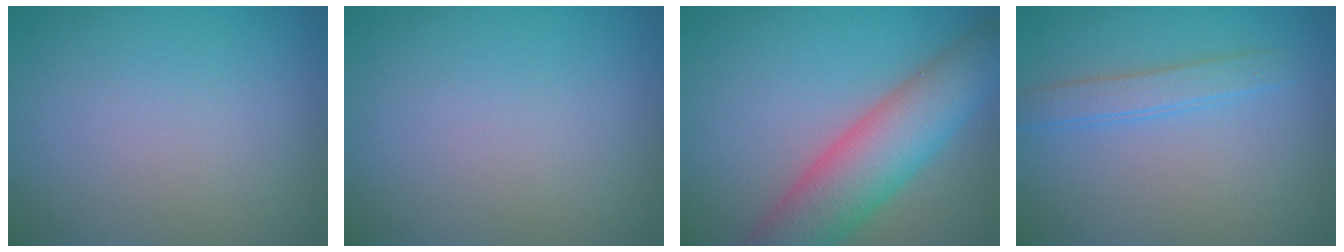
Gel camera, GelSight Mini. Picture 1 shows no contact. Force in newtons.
{"total": 0.0}
{"total": 7.7, "press": 7.7, "slide": 0.3}
{"total": 2.0, "press": 2.0, "slide": 0.2}